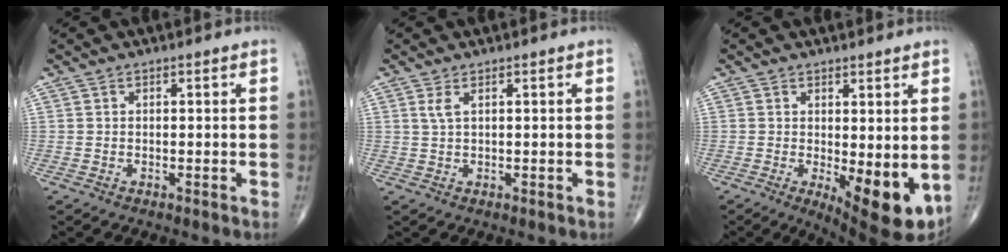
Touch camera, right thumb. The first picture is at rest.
{"total": 1.6, "force": [0.7, 0.4, 1.4], "torque": [-0.036, 0.003, 0.020]}
{"total": 10.1, "force": [-1.4, 3.6, 9.3], "torque": [-0.120, -0.026, -0.007]}